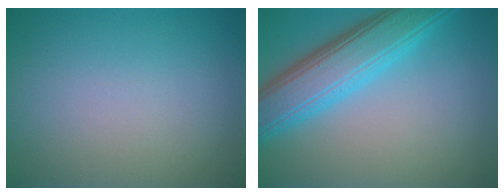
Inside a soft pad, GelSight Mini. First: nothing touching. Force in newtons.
{"total": 7.3, "press": 7.3, "slide": 0.2}